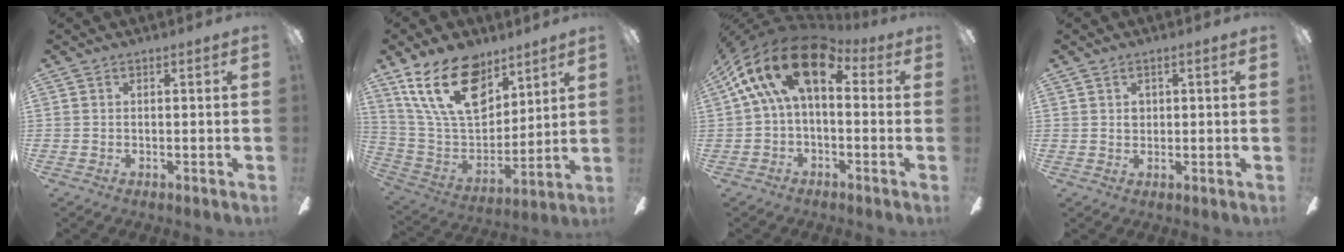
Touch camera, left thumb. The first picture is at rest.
{"total": 22.0, "force": [12.5, 12.2, 13.2], "torque": [-0.256, -0.058, 0.224]}
{"total": 17.5, "force": [5.4, 9.4, 13.7], "torque": [-0.254, -0.013, 0.095]}
{"total": 1.9, "force": [0.4, 1.5, 1.1], "torque": [-0.015, 0.003, 0.005]}